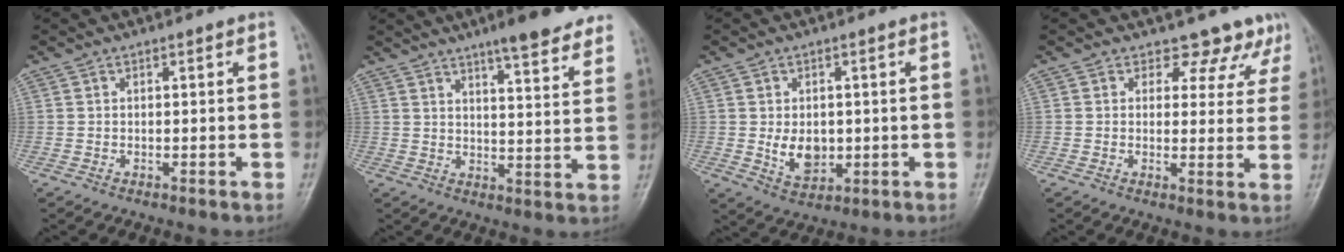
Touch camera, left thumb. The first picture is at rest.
{"total": 15.1, "force": [11.6, 2.5, 9.3], "torque": [-0.094, -0.054, 0.141]}
{"total": 5.9, "force": [0.0, 4.1, 4.2], "torque": [-0.052, -0.010, 0.015]}
{"total": 7.4, "force": [6.0, 4.2, 0.6], "torque": [0.040, -0.030, 0.050]}